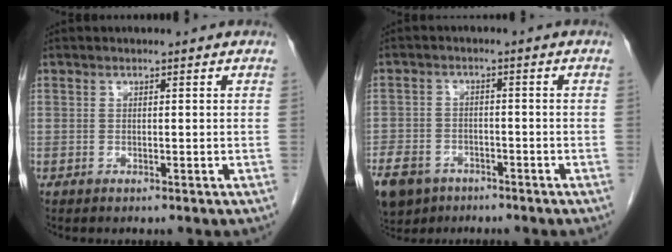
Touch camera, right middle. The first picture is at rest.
{"total": 12.4, "force": [-8.1, 8.0, 4.9], "torque": [-0.136, -0.008, -0.125]}